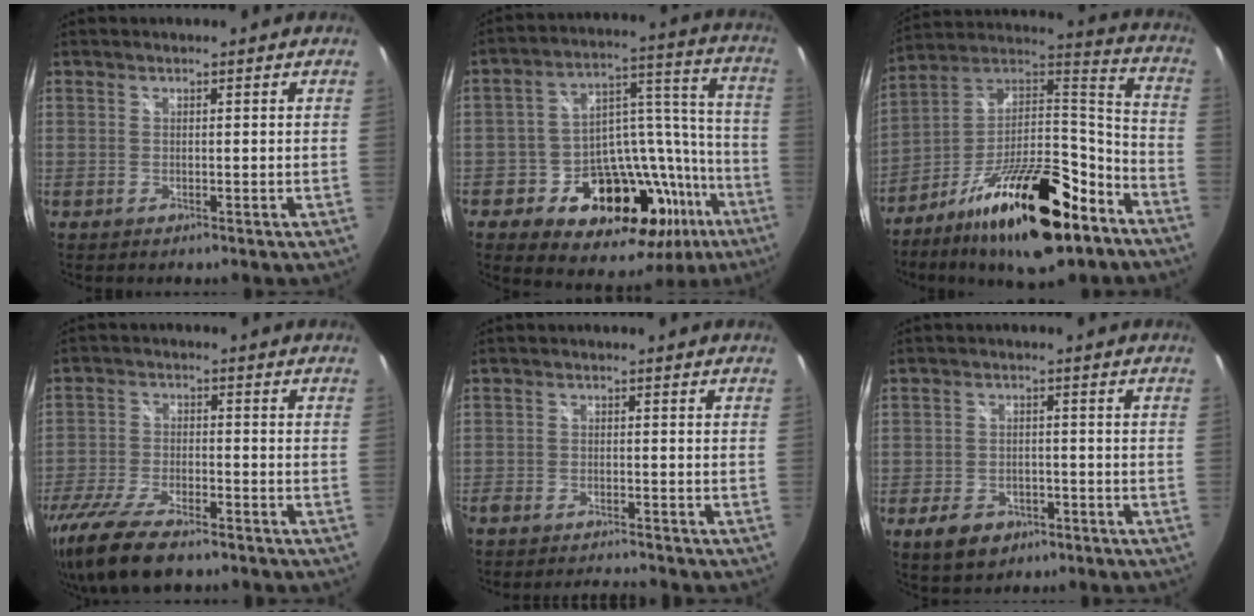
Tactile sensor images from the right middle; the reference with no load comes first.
{"total": 24.6, "force": [-13.1, 16.0, 13.3], "torque": [-0.210, 0.056, -0.169]}
{"total": 26.0, "force": [-14.8, 10.3, 18.8], "torque": [-0.319, 0.010, -0.238]}
{"total": 15.6, "force": [-11.9, 4.9, 8.9], "torque": [-0.201, -0.044, -0.216]}
{"total": 5.9, "force": [-5.7, 0.8, 1.5], "torque": [-0.048, -0.005, -0.092]}
{"total": 7.1, "force": [-4.2, 4.6, 3.4], "torque": [-0.089, -0.001, -0.060]}